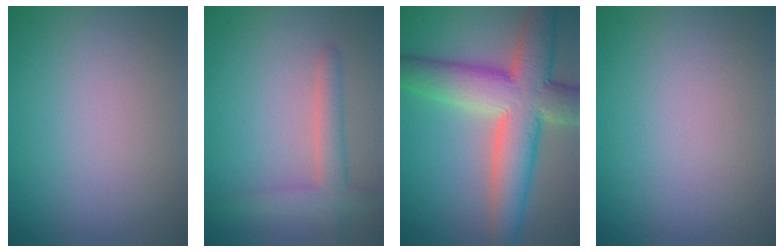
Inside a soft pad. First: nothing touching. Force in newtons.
{"total": 2.9, "press": 2.9, "slide": 0.2}
{"total": 10.6, "press": 10.6, "slide": 0.7}
{"total": 0.0}